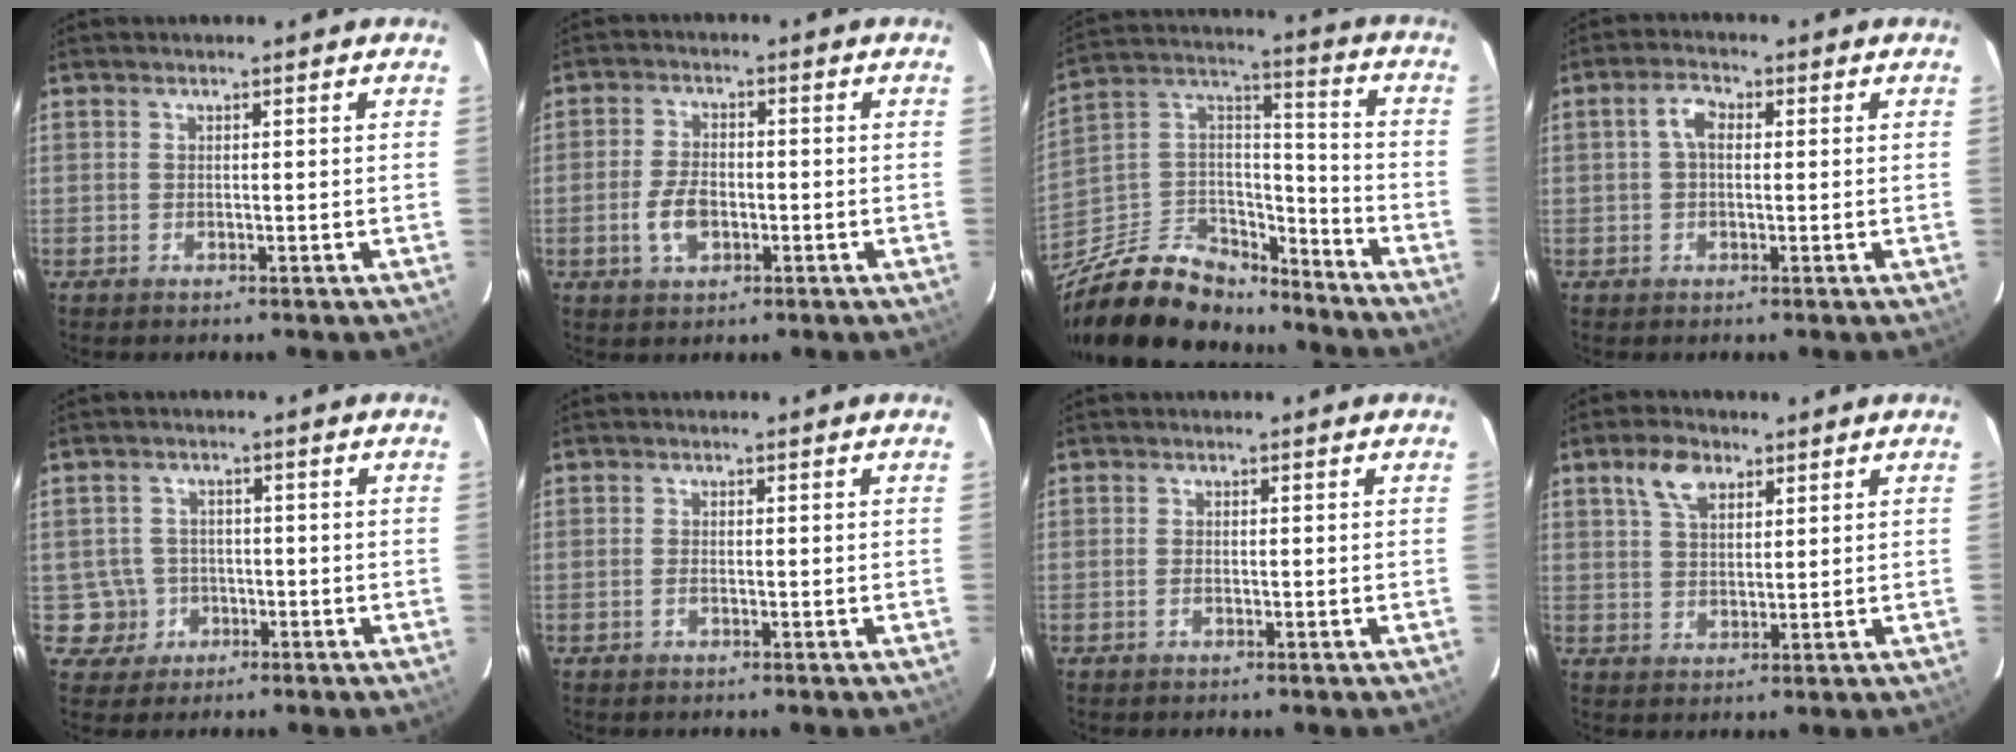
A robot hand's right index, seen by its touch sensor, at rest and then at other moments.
{"total": 5.9, "force": [-1.8, 3.4, 4.5], "torque": [-0.097, 0.003, -0.030]}
{"total": 24.4, "force": [-18.1, 11.9, 11.4], "torque": [-0.266, 0.037, -0.294]}
{"total": 3.4, "force": [0.4, 2.0, 2.7], "torque": [-0.052, 0.014, 0.007]}
{"total": 4.8, "force": [-1.3, 4.7, 0.1], "torque": [-0.010, 0.023, -0.017]}
{"total": 0.9, "force": [-0.4, 0.4, 0.7], "torque": [-0.017, 0.000, -0.008]}
{"total": 0.8, "force": [-0.3, 0.4, 0.6], "torque": [-0.014, 0.000, -0.007]}
{"total": 5.8, "force": [3.3, 3.2, 3.6], "torque": [-0.066, 0.015, 0.061]}